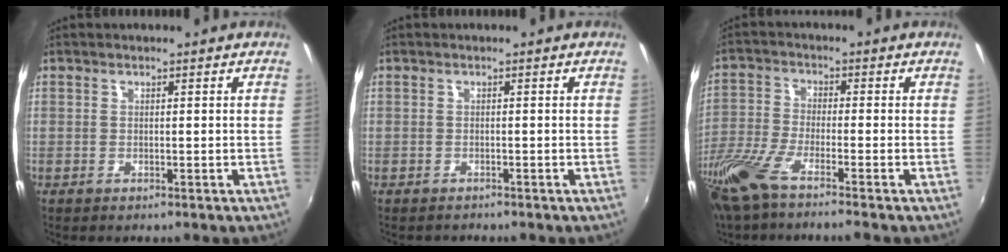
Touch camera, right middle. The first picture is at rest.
{"total": 1.0, "force": [-0.9, 0.3, 0.0], "torque": [-0.004, -0.002, -0.015]}
{"total": 10.0, "force": [-7.5, 0.8, 6.6], "torque": [-0.154, -0.033, -0.149]}